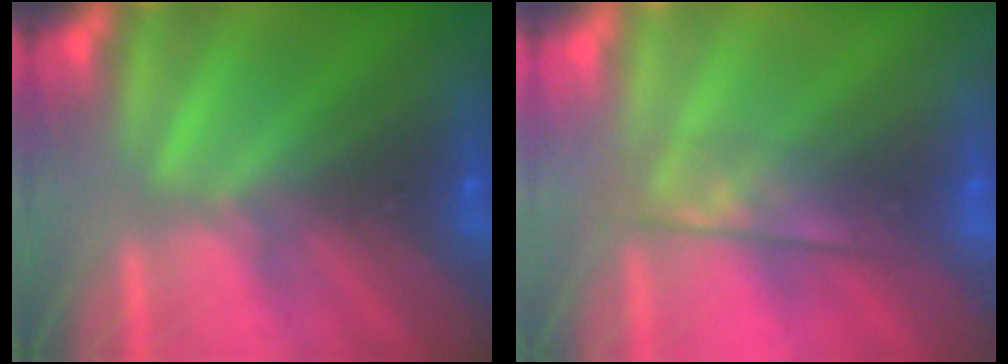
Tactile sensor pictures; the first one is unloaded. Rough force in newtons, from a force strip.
{"total": 3.8}